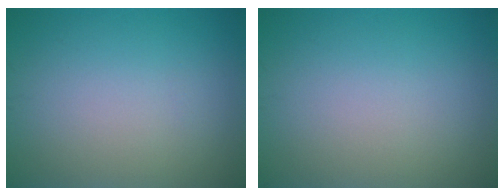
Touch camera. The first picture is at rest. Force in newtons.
{"total": 0.0}